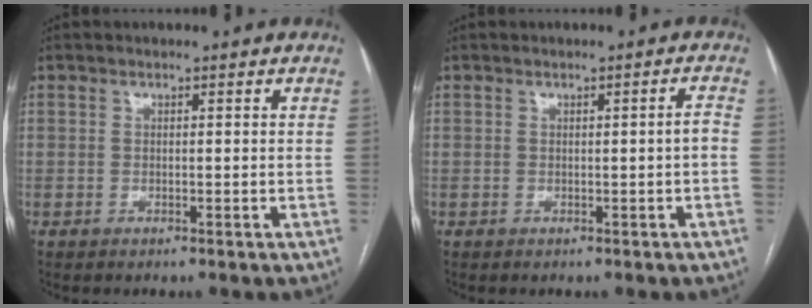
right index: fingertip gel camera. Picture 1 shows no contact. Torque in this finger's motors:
{"motor_torque": [0.10, 0.02, 0.06, 0.02]}